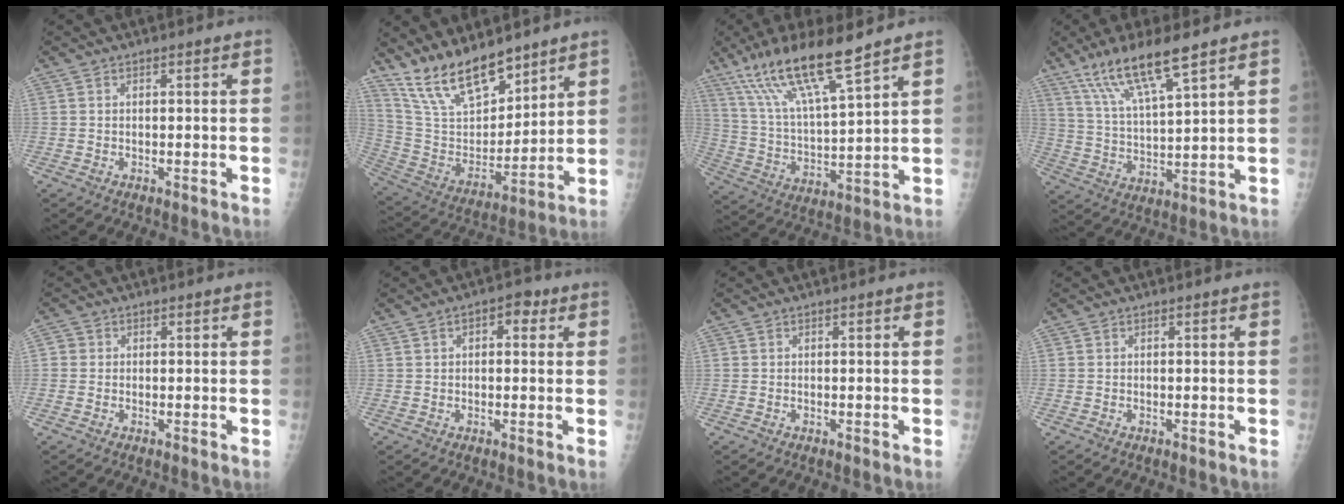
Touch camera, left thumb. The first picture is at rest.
{"total": 16.4, "force": [13.1, 6.1, 7.7], "torque": [-0.105, -0.073, 0.256]}
{"total": 16.2, "force": [11.3, 2.0, 11.4], "torque": [-0.211, -0.049, 0.223]}
{"total": 12.7, "force": [8.5, 1.9, 9.2], "torque": [-0.177, -0.034, 0.173]}
{"total": 1.6, "force": [0.1, 1.6, 0.4], "torque": [0.002, 0.004, -0.002]}
{"total": 3.9, "force": [1.4, 2.3, 2.8], "torque": [-0.023, 0.006, 0.015]}
{"total": 0.0}
{"total": 0.0}